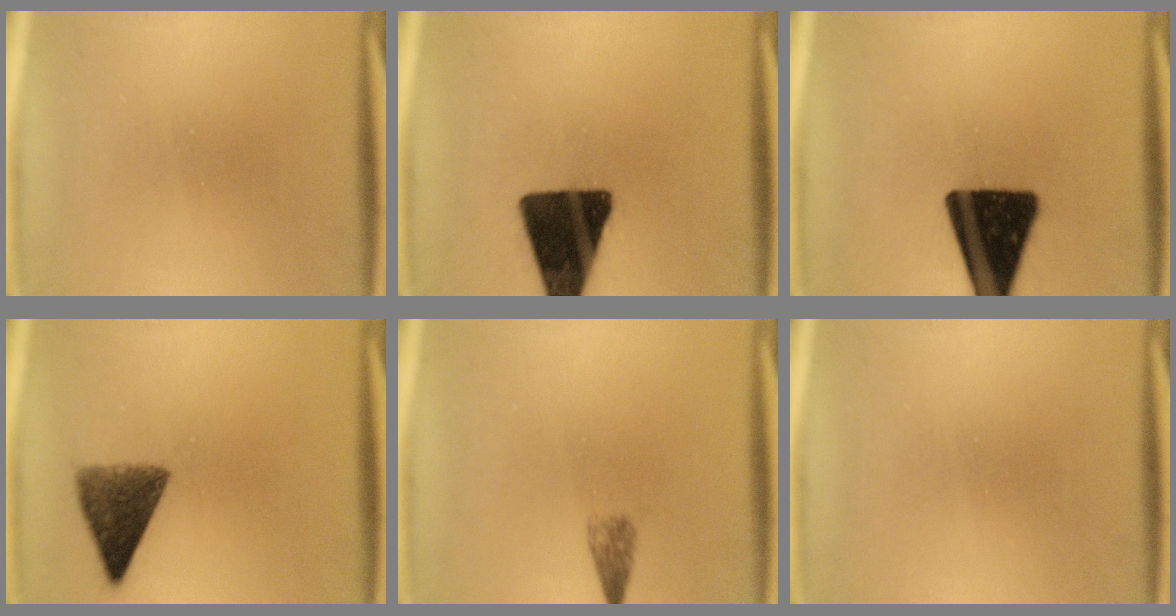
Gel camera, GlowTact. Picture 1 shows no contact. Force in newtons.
{"total": 16.3}
{"total": 19.4}
{"total": 7.7}
{"total": 1.4}
{"total": 0.0}